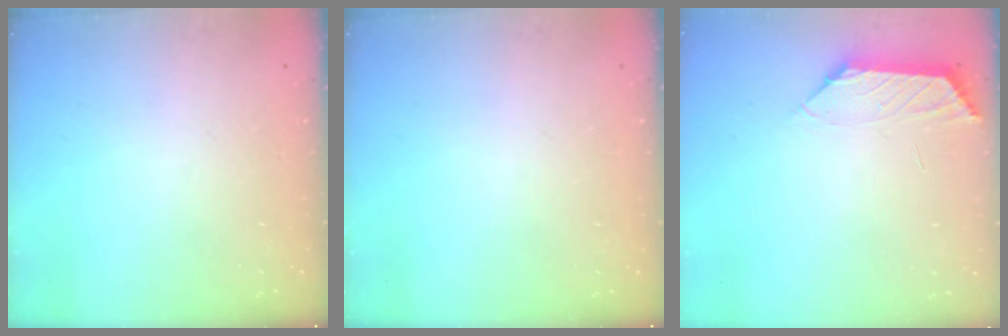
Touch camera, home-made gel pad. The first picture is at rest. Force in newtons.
{"total": 0.0}
{"total": 1.8, "press": 1.7, "slide": 0.5}